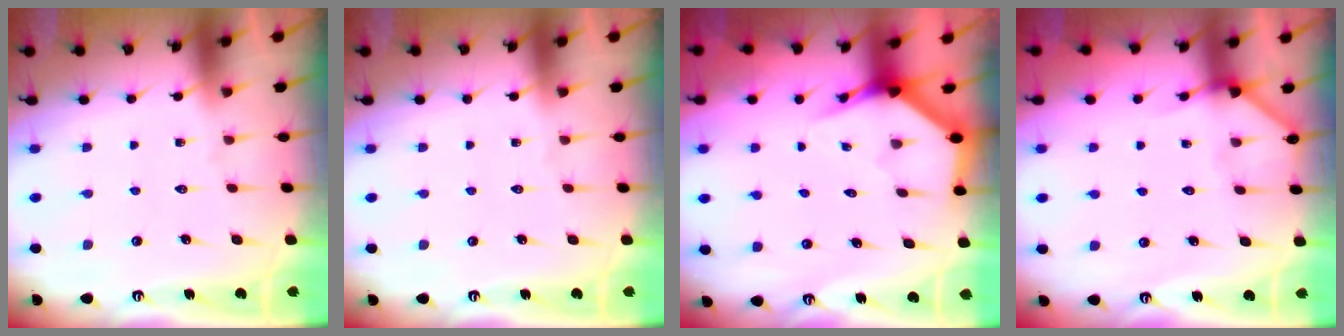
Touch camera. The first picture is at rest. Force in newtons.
{"total": 0.0}
{"total": 3.9, "press": 3.9, "slide": 0.2}
{"total": 3.7, "press": 3.7, "slide": 0.4}